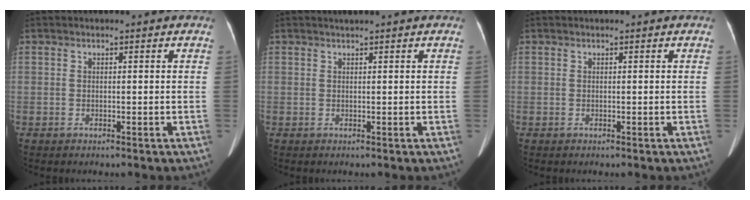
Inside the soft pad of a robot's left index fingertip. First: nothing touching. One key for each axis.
{"total": 0.8, "fx": 0.6, "fy": -0.1, "fz": 0.4, "tx": -0.010, "ty": 0.005, "tz": 0.015}
{"total": 0.0}